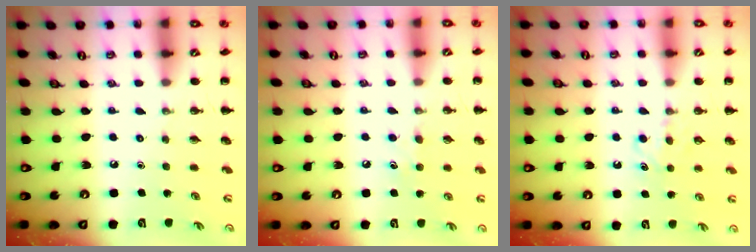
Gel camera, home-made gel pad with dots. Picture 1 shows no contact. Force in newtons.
{"total": 5.5, "press": 5.3, "slide": 1.4}
{"total": 5.0, "press": 4.8, "slide": 1.4}